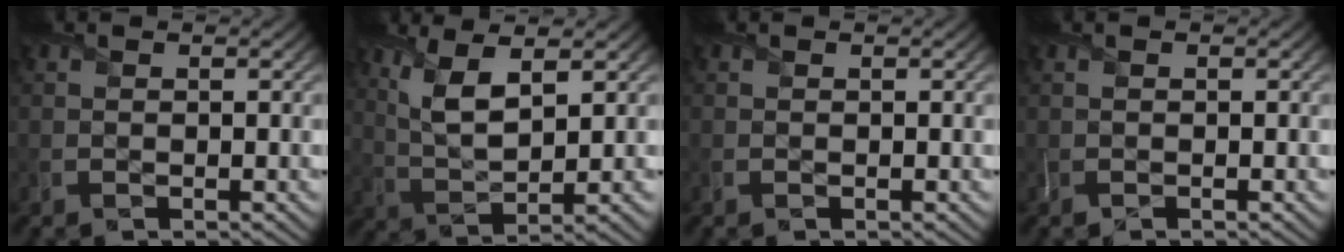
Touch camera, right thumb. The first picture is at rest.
{"total": 7.5, "force": [3.5, 2.1, 6.3], "torque": [-0.137, 0.004, 0.073]}
{"total": 0.0}
{"total": 0.0}